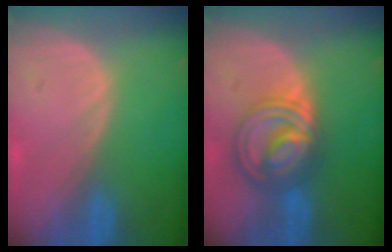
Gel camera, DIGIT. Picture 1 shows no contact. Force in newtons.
{"total": 8.0, "press": 8.0, "slide": 0.5}